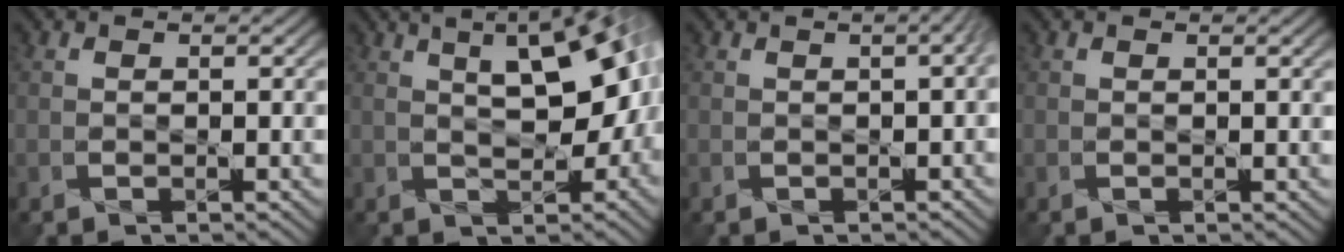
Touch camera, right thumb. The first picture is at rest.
{"total": 10.0, "force": [2.6, 4.6, 8.5], "torque": [-0.127, 0.011, 0.048]}
{"total": 3.6, "force": [-0.8, 1.6, 3.2], "torque": [-0.034, -0.011, 0.002]}
{"total": 0.9, "force": [0.3, 0.3, 0.8], "torque": [-0.015, -0.008, 0.006]}